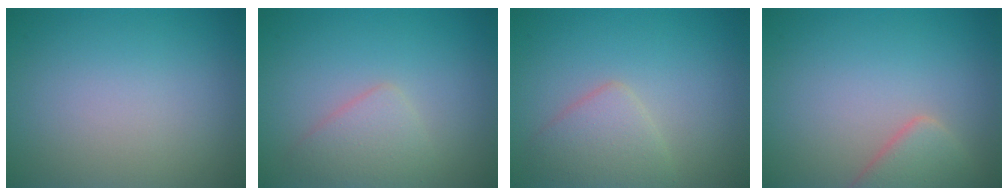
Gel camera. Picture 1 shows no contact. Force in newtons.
{"total": 2.4, "press": 2.4, "slide": 0.2}
{"total": 2.9, "press": 2.9, "slide": 0.1}
{"total": 2.8, "press": 2.8, "slide": 0.4}